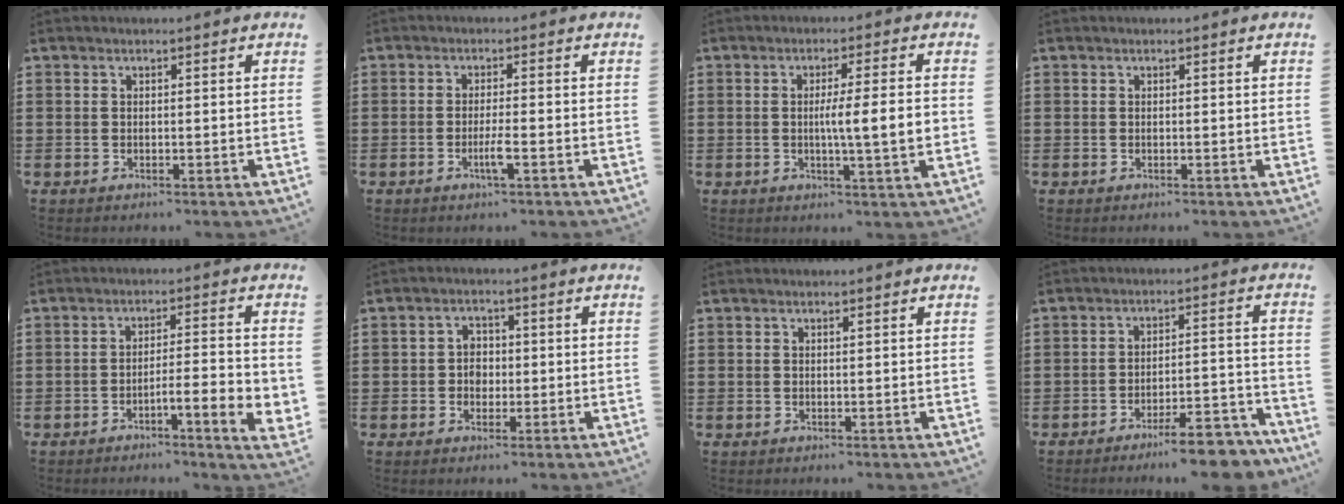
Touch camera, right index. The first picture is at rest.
{"total": 3.0, "force": [-1.3, 0.0, 2.7], "torque": [-0.053, -0.006, -0.027]}
{"total": 6.2, "force": [-0.4, 0.2, 6.2], "torque": [-0.109, -0.006, -0.012]}
{"total": 0.0}
{"total": 5.2, "force": [-2.3, 0.6, 4.6], "torque": [-0.076, -0.004, -0.039]}
{"total": 2.6, "force": [-0.4, 2.3, 1.3], "torque": [-0.031, 0.008, -0.012]}
{"total": 0.0}
{"total": 7.8, "force": [-6.9, 0.7, 3.5], "torque": [-0.045, 0.014, -0.125]}